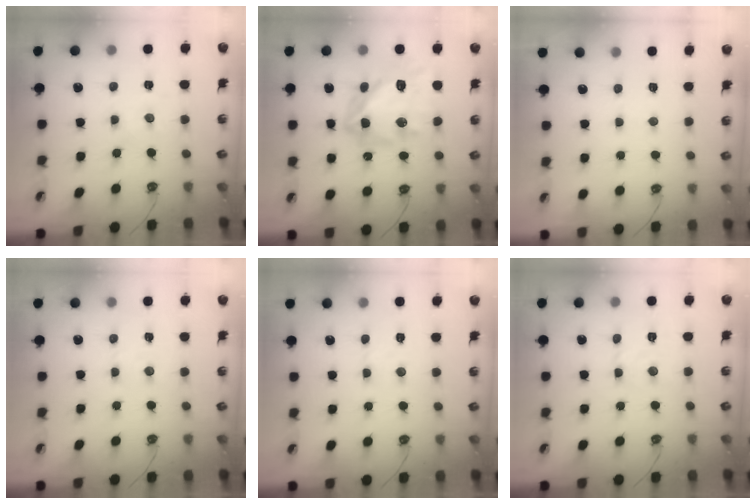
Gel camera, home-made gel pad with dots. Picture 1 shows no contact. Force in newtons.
{"total": 21.0, "press": 20.9, "slide": 2.1}
{"total": 4.2, "press": 4.2, "slide": 0.6}
{"total": 2.3, "press": 2.3, "slide": 0.4}
{"total": 2.9, "press": 2.9, "slide": 0.5}
{"total": 2.9, "press": 2.8, "slide": 0.3}